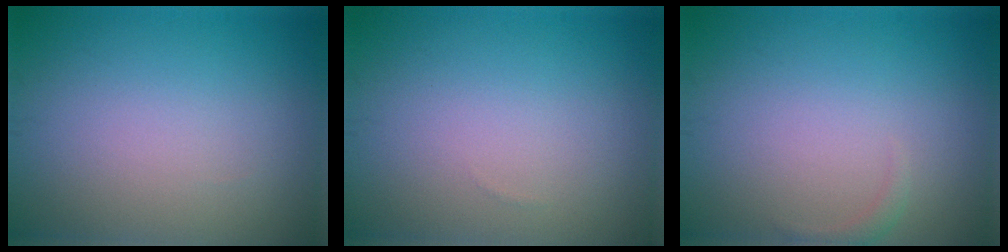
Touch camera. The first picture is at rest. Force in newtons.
{"total": 0.0}
{"total": 0.8, "press": 0.8, "slide": 0.1}